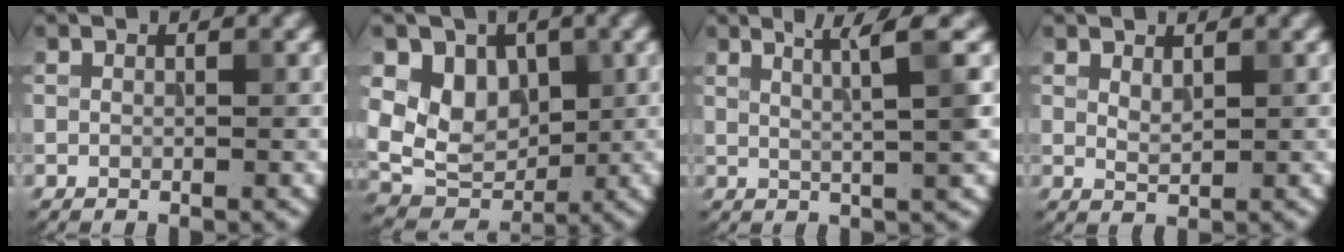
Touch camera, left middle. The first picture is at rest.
{"total": 5.8, "force": [1.4, 4.4, 3.4], "torque": [-0.052, -0.011, 0.020]}
{"total": 4.1, "force": [1.9, 0.5, 3.6], "torque": [-0.047, 0.008, 0.027]}
{"total": 1.1, "force": [0.7, 0.4, 0.7], "torque": [-0.018, 0.000, 0.018]}